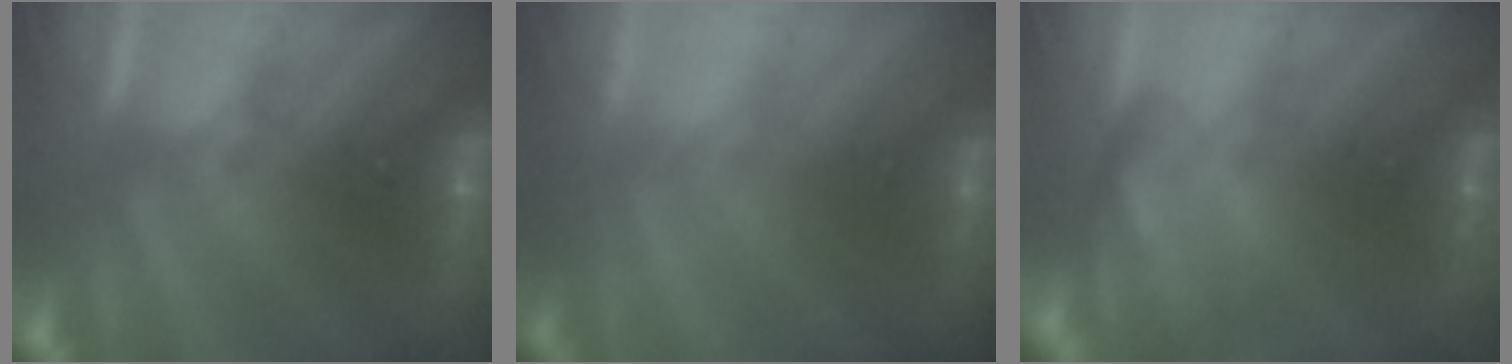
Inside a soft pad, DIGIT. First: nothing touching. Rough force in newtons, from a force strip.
{"total": 2.3}
{"total": 6.9}